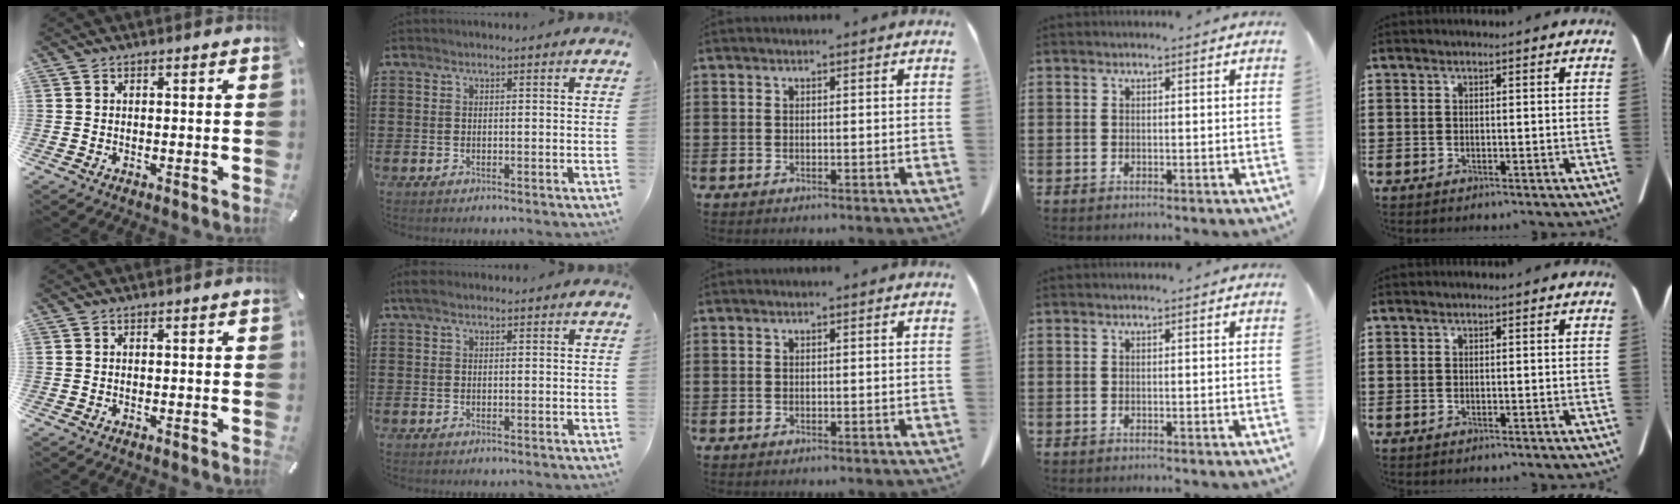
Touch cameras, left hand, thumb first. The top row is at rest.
{"index": {"total": 1.2, "force": [0.4, 0.6, 0.9], "torque": [-0.020, 0.004, 0.007]}}